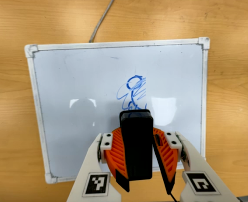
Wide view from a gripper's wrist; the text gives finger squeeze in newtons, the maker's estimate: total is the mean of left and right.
{"total": 8.5, "left": 9.0, "right": 8.0}